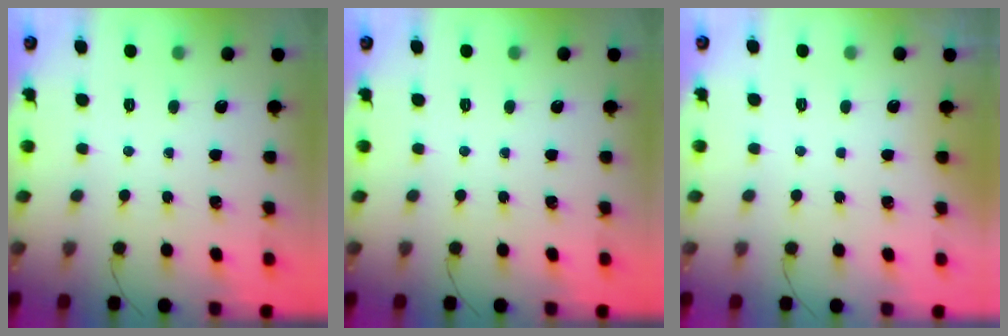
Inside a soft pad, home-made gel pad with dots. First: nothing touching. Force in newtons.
{"total": 0.0}
{"total": 3.0, "press": 3.0, "slide": 0.1}